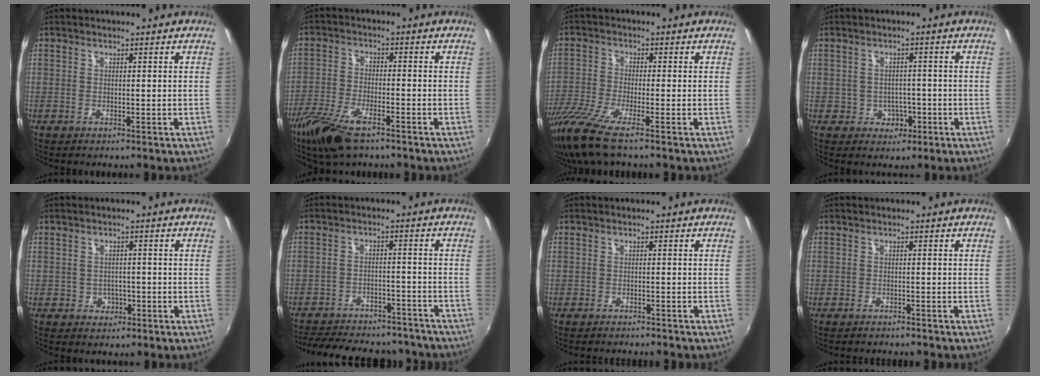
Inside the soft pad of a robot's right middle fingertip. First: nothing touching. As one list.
[{"total": 10.5, "force": [-7.1, 3.3, 7.0], "torque": [-0.166, -0.028, -0.142]}, {"total": 9.2, "force": [-7.1, 0.2, 5.9], "torque": [-0.141, -0.037, -0.136]}, {"total": 3.4, "force": [-1.0, 3.2, 0.4], "torque": [-0.012, 0.007, -0.008]}, {"total": 2.5, "force": [-0.8, 2.3, 0.4], "torque": [-0.008, 0.001, -0.009]}, {"total": 22.0, "force": [-19.0, 7.8, 8.0], "torque": [-0.173, 0.016, -0.239]}, {"total": 3.5, "force": [-3.3, 0.4, 1.1], "torque": [-0.029, -0.012, -0.053]}, {"total": 2.8, "force": [-2.7, 0.4, 0.7], "torque": [-0.024, -0.013, -0.043]}]